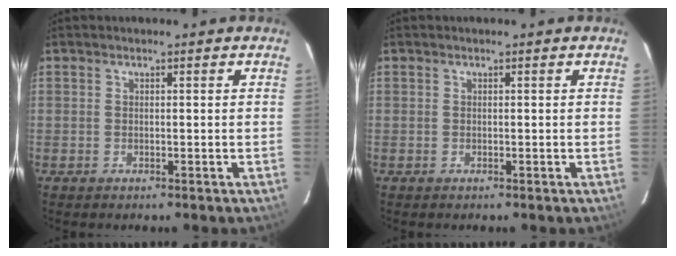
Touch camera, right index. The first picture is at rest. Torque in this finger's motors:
{"motor_torque": [0.00, 0.00, 0.00, 0.00]}